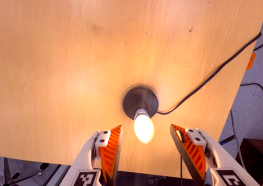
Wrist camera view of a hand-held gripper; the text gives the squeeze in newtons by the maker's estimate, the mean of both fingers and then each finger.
{"total": 0.0}